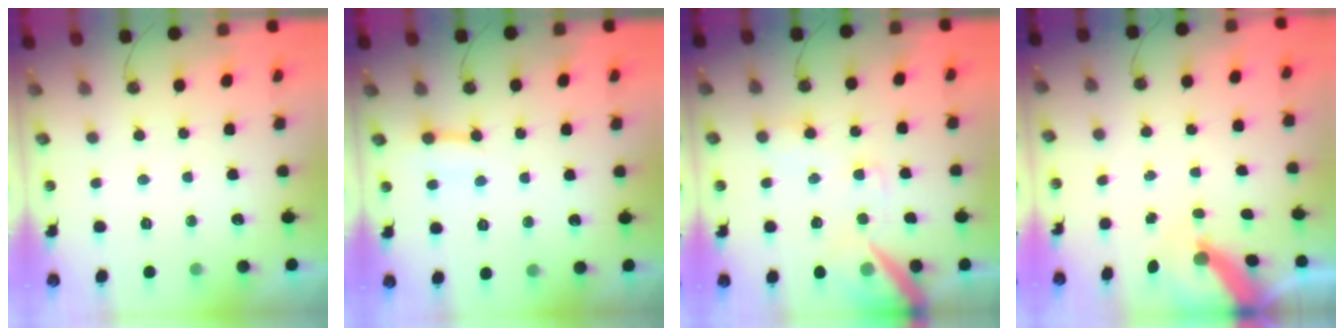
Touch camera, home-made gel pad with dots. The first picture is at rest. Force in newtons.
{"total": 6.2, "press": 6.2, "slide": 0.5}
{"total": 13.7, "press": 13.6, "slide": 1.7}
{"total": 8.5, "press": 8.4, "slide": 1.0}